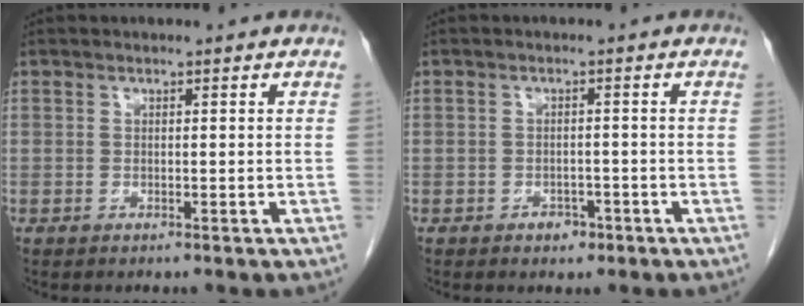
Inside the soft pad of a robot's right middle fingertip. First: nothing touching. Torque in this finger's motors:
{"motor_torque": [0.45, -0.25, 0.04, 0.00]}